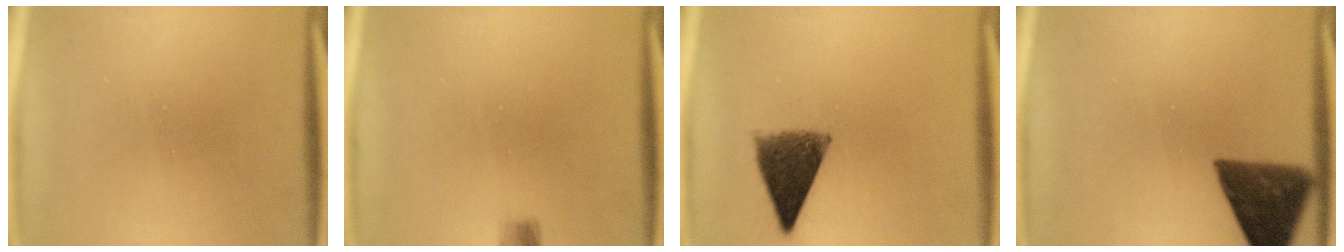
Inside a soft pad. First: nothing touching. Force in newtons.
{"total": 1.6}
{"total": 8.5}
{"total": 10.4}